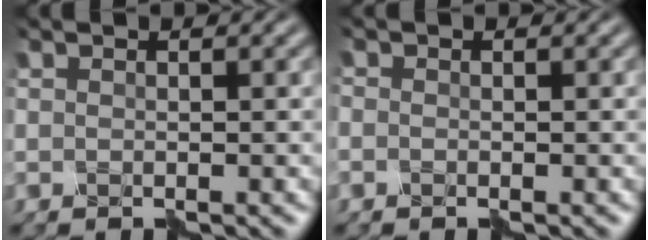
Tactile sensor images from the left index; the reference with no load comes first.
{"total": 0.8, "force": [-0.4, 0.6, 0.3], "torque": [-0.008, 0.002, -0.004]}